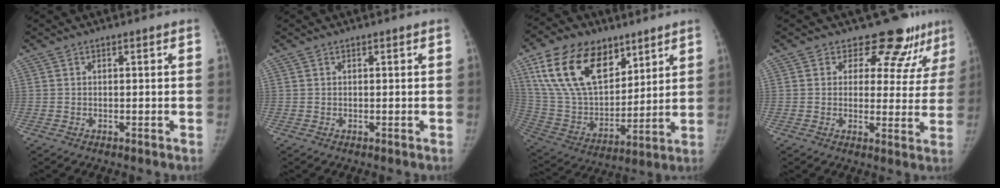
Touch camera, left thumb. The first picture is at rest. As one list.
[{"total": 0.0}, {"total": 22.5, "force": [12.1, 13.2, 13.7], "torque": [-0.229, -0.037, 0.228]}, {"total": 9.9, "force": [8.2, 5.0, 2.4], "torque": [0.018, -0.053, 0.087]}]